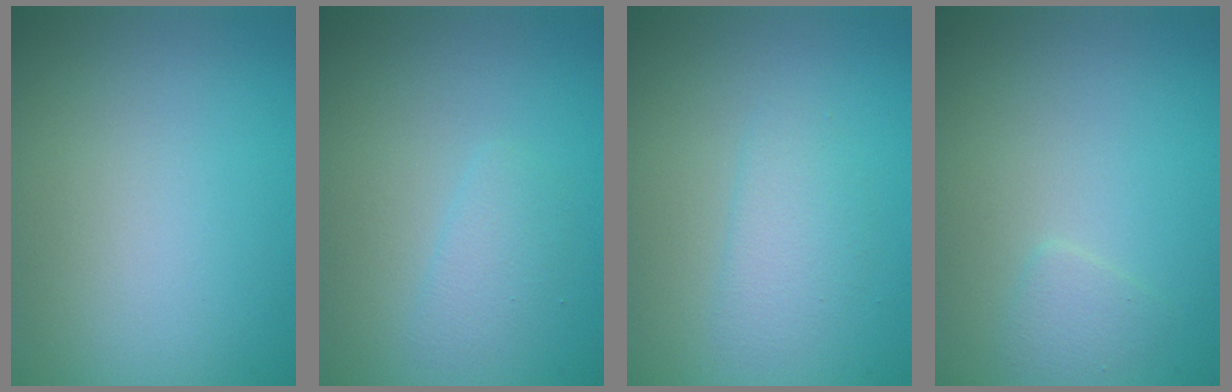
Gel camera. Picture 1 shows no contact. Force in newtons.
{"total": 1.4, "press": 1.4, "slide": 0.1}
{"total": 1.8, "press": 1.8, "slide": 0.1}
{"total": 1.0, "press": 1.0, "slide": 0.1}